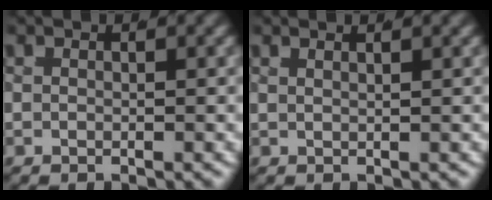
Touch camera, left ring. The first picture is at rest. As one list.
[{"total": 1.4, "force": [1.2, 0.3, 0.7], "torque": [-0.005, 0.007, 0.016]}]